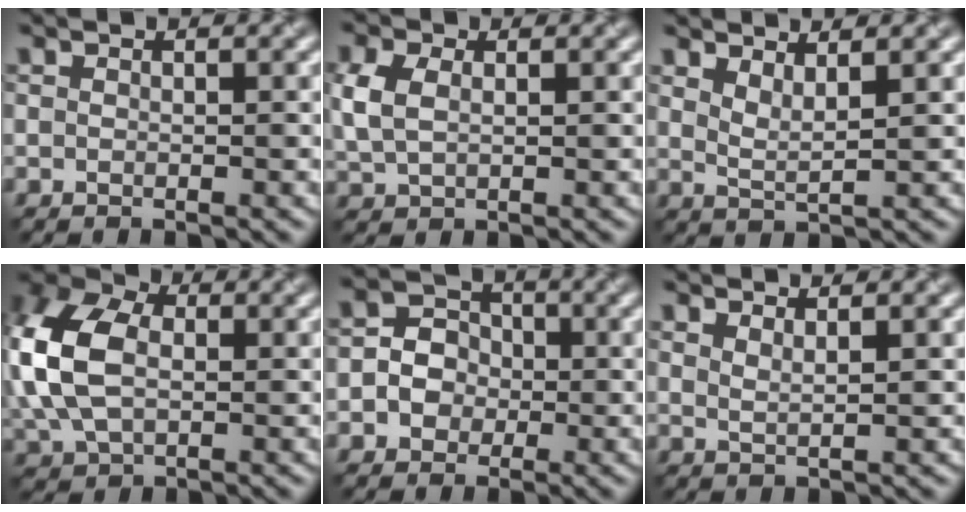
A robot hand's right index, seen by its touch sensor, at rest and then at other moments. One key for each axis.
{"total": 3.3, "fx": 0.4, "fy": 2.3, "fz": 2.2, "tx": -0.063, "ty": 0.008, "tz": 0.018}
{"total": 1.8, "fx": 1.5, "fy": 0.3, "fz": 1.0, "tx": -0.014, "ty": -0.001, "tz": 0.036}
{"total": 8.6, "fx": 0.5, "fy": 6.1, "fz": 6.1, "tx": -0.170, "ty": 0.017, "tz": 0.010}
{"total": 2.9, "fx": -1.1, "fy": 2.6, "fz": 0.8, "tx": -0.001, "ty": 0.008, "tz": -0.020}
{"total": 1.4, "fx": 1.2, "fy": 0.3, "fz": 0.6, "tx": -0.003, "ty": 0.003, "tz": 0.023}